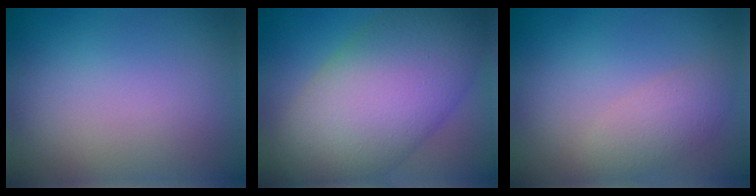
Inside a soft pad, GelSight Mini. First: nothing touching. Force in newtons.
{"total": 14.3, "press": 14.3, "slide": 0.7}
{"total": 2.5, "press": 2.5, "slide": 0.1}